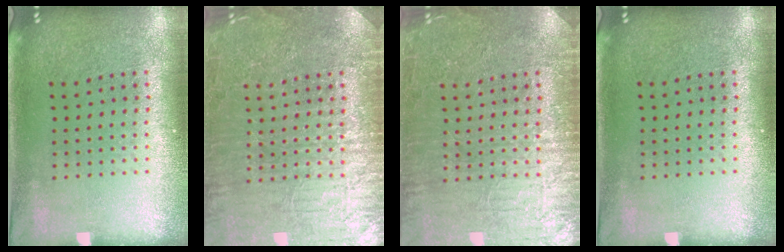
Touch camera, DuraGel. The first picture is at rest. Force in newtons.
{"total": 7.1, "press": 7.1, "slide": 1.1}
{"total": 5.9, "press": 5.8, "slide": 1.0}
{"total": 0.0}